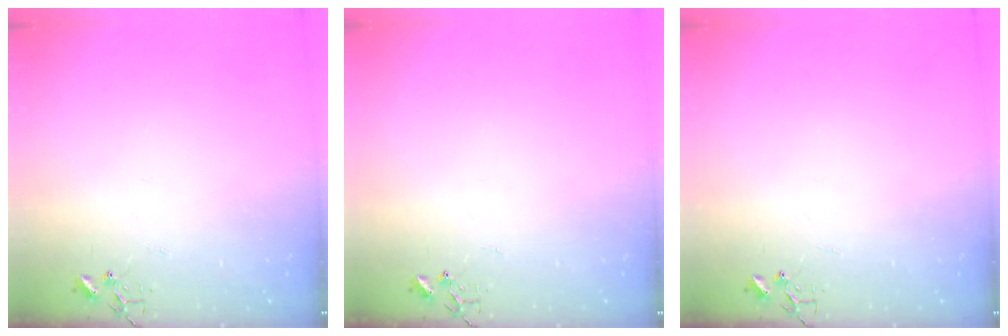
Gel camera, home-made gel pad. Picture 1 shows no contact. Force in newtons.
{"total": 0.0}
{"total": 0.0}